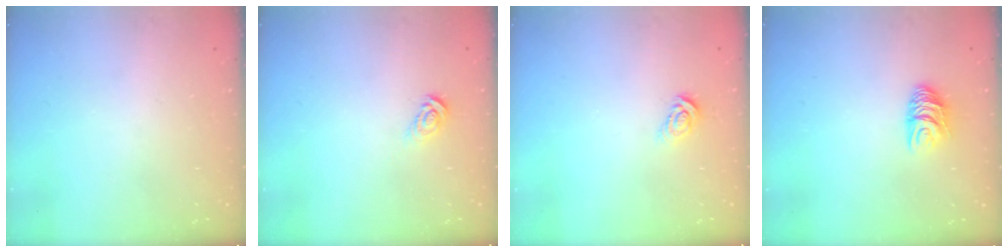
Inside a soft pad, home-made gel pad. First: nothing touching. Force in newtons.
{"total": 5.2, "press": 5.2, "slide": 0.4}
{"total": 6.0, "press": 6.0, "slide": 0.6}
{"total": 7.5, "press": 7.5, "slide": 0.6}